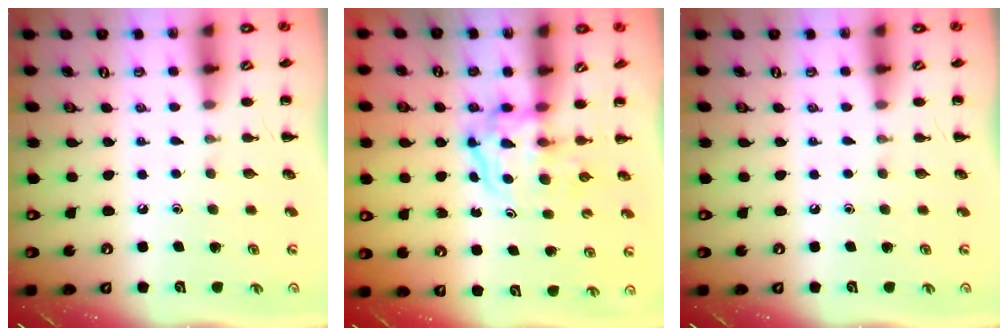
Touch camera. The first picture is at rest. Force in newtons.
{"total": 3.8, "press": 3.8, "slide": 0.3}
{"total": 0.0}